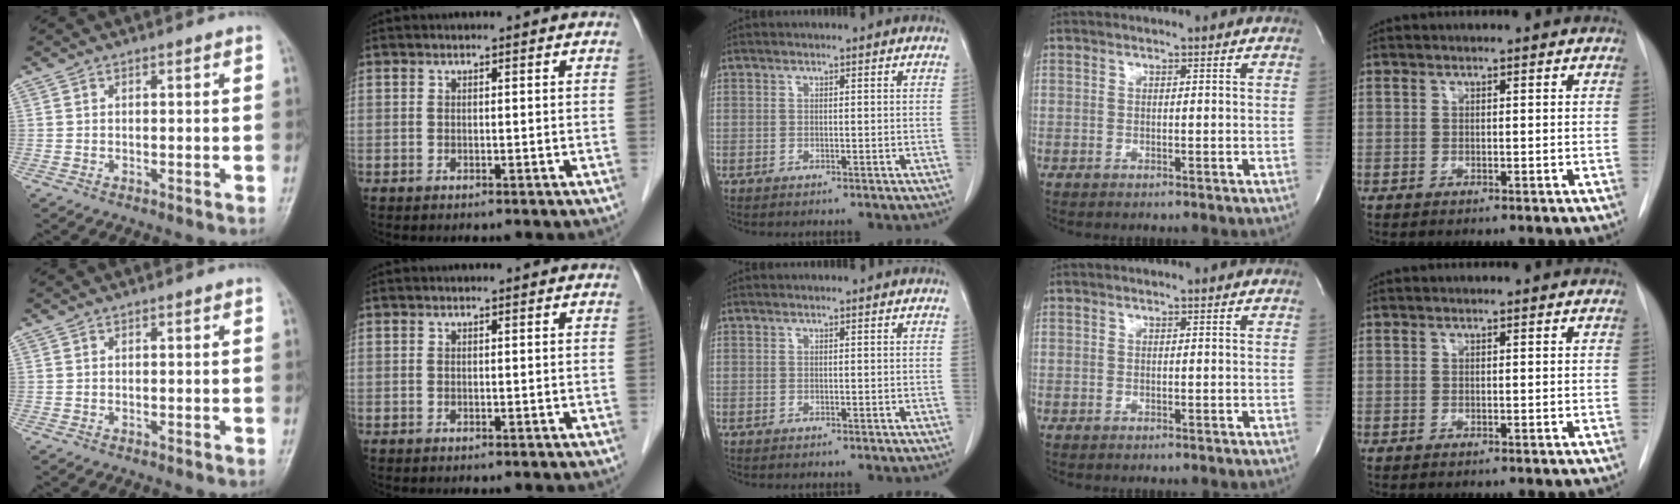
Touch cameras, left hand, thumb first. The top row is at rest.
{}